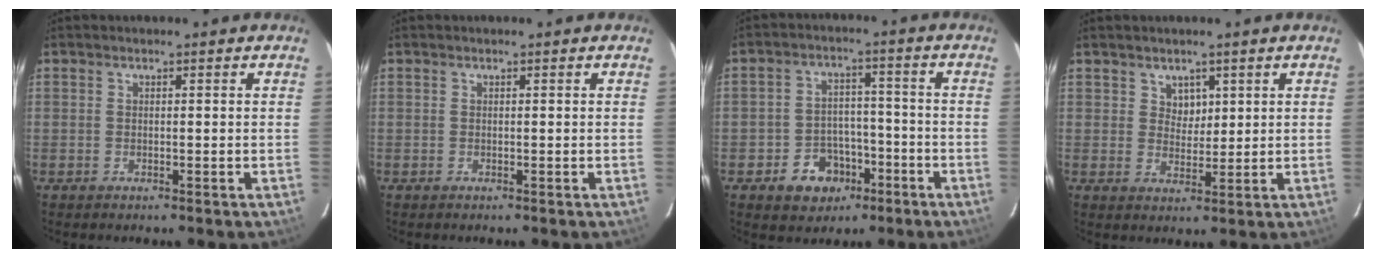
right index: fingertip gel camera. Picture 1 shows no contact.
{"total": 0.0}
{"total": 8.4, "force": [-4.4, 6.6, 2.9], "torque": [-0.077, 0.025, -0.052]}
{"total": 3.1, "force": [1.8, 2.5, 0.8], "torque": [-0.006, 0.003, 0.033]}